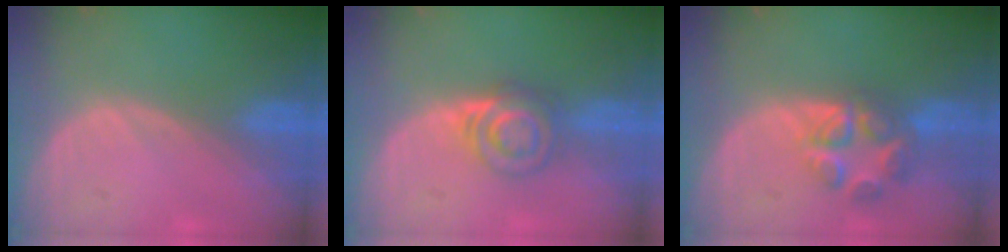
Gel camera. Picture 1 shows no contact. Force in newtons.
{"total": 6.4, "press": 5.5, "slide": 3.3}
{"total": 7.0, "press": 6.0, "slide": 3.8}